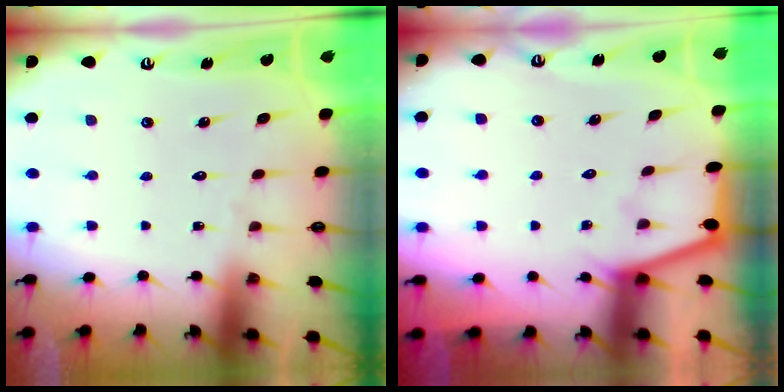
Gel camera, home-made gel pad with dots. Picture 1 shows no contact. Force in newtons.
{"total": 1.5, "press": 1.4, "slide": 0.2}